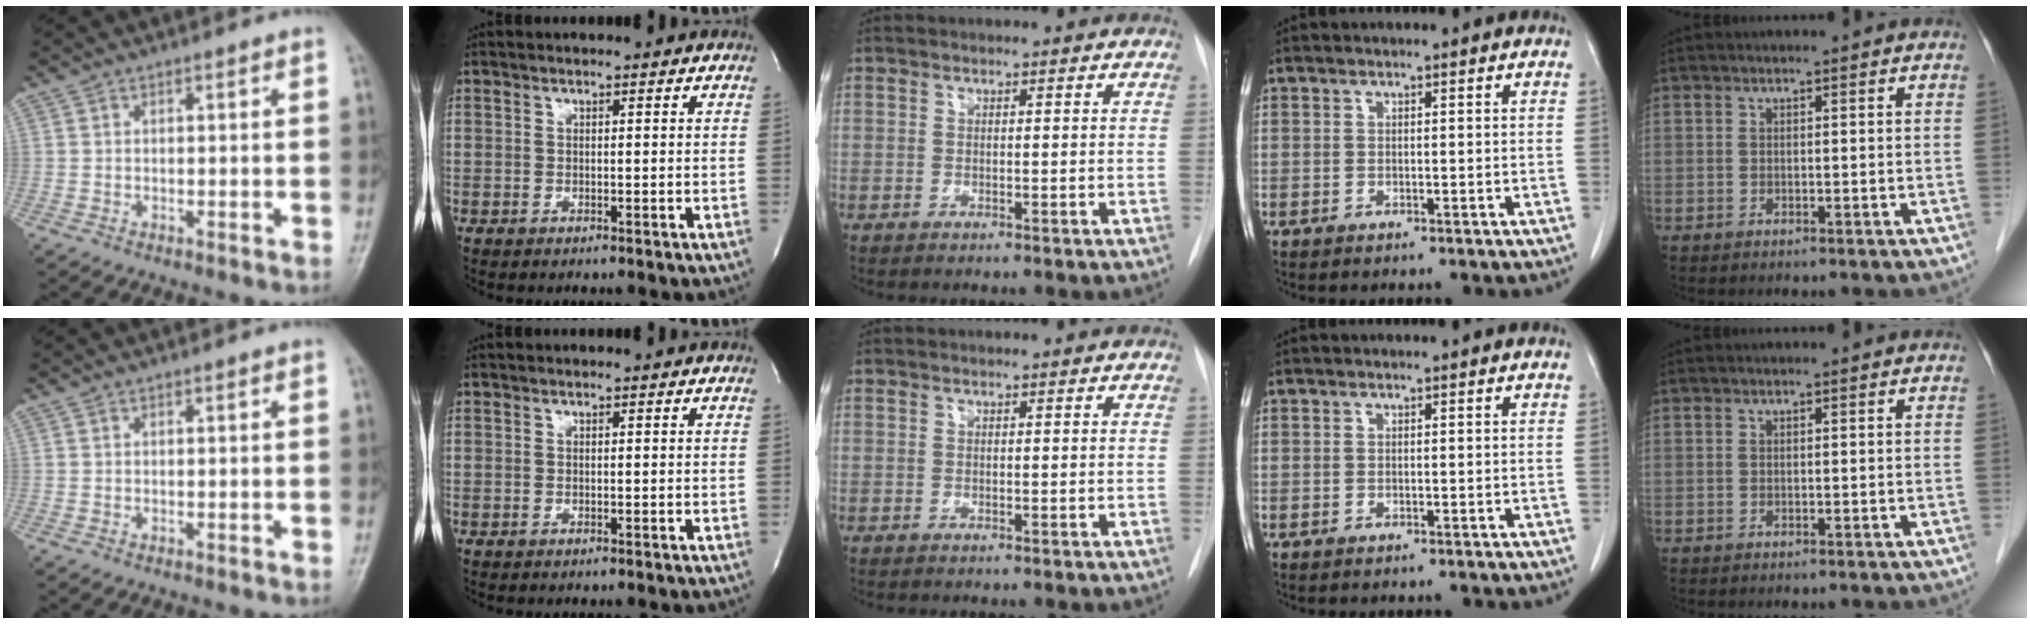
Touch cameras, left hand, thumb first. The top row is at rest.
{}